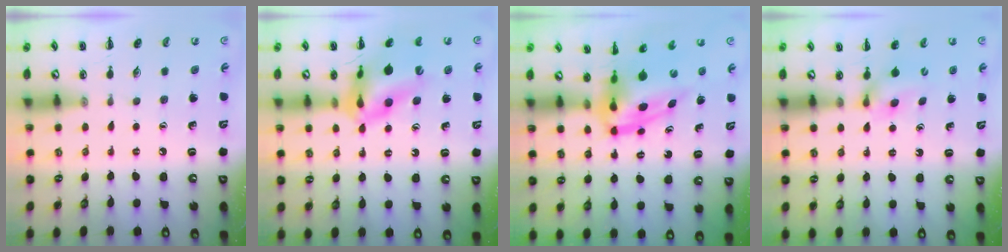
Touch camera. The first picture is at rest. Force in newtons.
{"total": 14.4, "press": 13.6, "slide": 4.8}
{"total": 5.6, "press": 5.3, "slide": 1.5}
{"total": 5.9, "press": 5.7, "slide": 1.2}